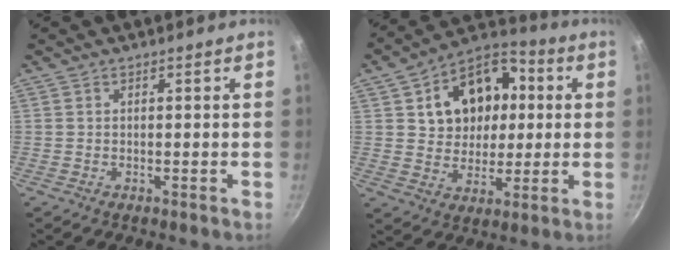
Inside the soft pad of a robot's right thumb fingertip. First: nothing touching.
{"total": 16.5, "force": [3.8, 12.1, 10.6], "torque": [-0.111, 0.013, 0.057]}